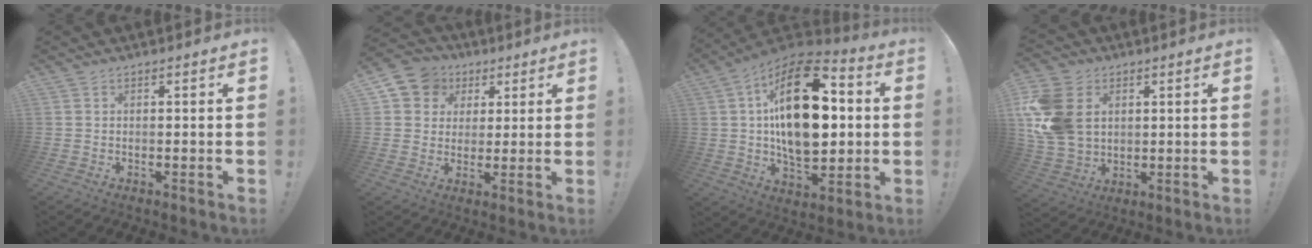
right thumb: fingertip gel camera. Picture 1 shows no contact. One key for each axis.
{"total": 9.2, "fx": 3.1, "fy": 8.3, "fz": 2.3, "tx": -0.028, "ty": -0.014, "tz": 0.064}
{"total": 26.9, "fx": 3.6, "fy": 15.2, "fz": 21.9, "tx": -0.381, "ty": -0.010, "tz": 0.062}
{"total": 17.7, "fx": 3.7, "fy": 13.5, "fz": 10.9, "tx": -0.221, "ty": -0.008, "tz": 0.074}